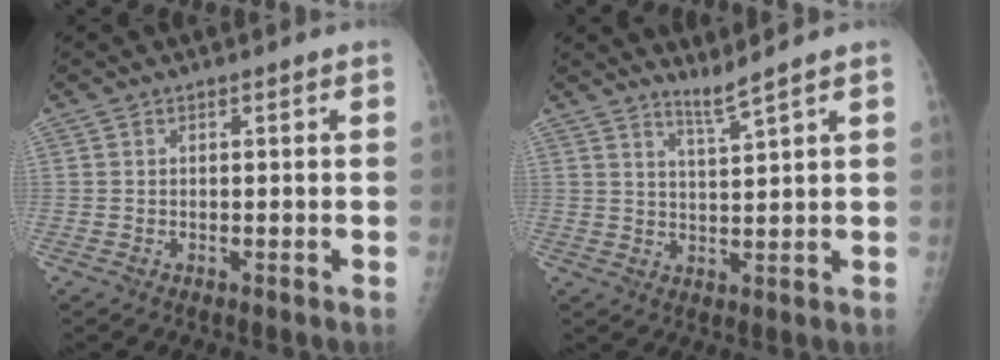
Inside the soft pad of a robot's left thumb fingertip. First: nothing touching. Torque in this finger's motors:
{"motor_torque": [-0.16, -0.16, 0.28, -0.15, -0.01]}